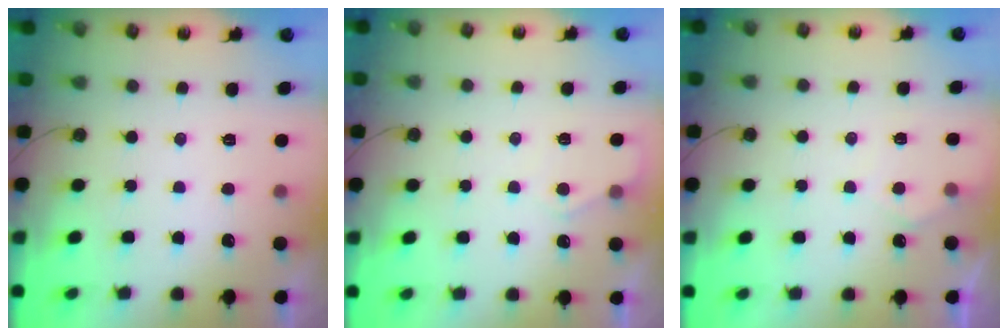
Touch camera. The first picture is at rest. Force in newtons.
{"total": 4.5, "press": 4.5, "slide": 0.5}
{"total": 4.0, "press": 4.0, "slide": 0.5}